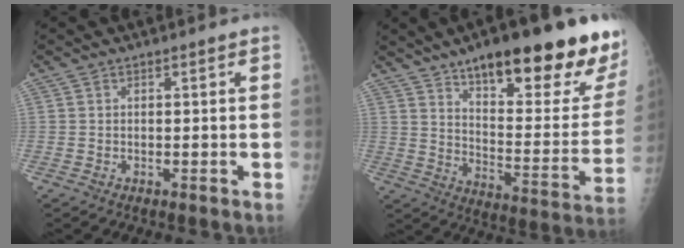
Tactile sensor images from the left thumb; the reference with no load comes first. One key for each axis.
{"total": 28.6, "fx": 18.0, "fy": 7.5, "fz": 20.9, "tx": -0.250, "ty": -0.066, "tz": 0.262}